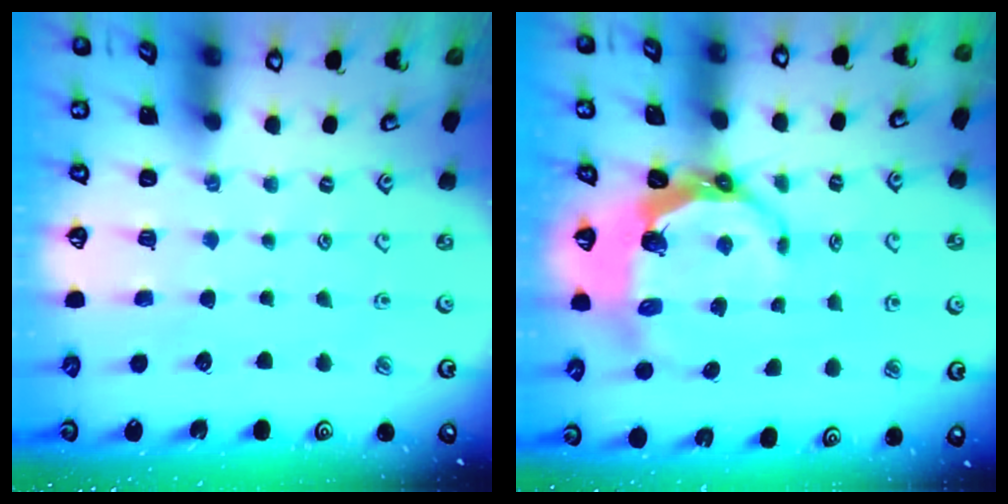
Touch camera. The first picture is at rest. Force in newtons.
{"total": 8.0, "press": 6.4, "slide": 4.7}